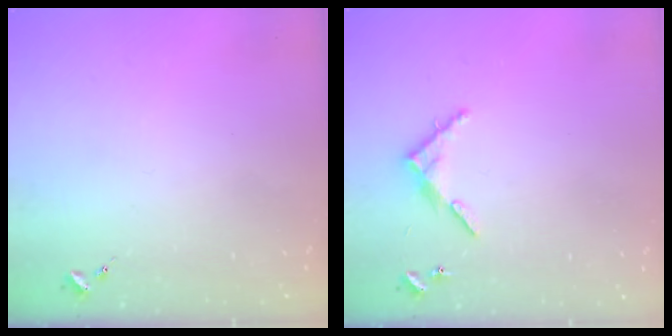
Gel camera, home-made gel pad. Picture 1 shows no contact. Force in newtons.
{"total": 6.9, "press": 6.9, "slide": 0.5}